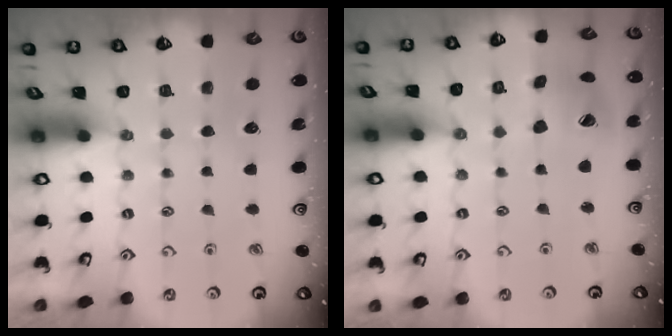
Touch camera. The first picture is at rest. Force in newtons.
{"total": 13.3, "press": 13.2, "slide": 1.7}